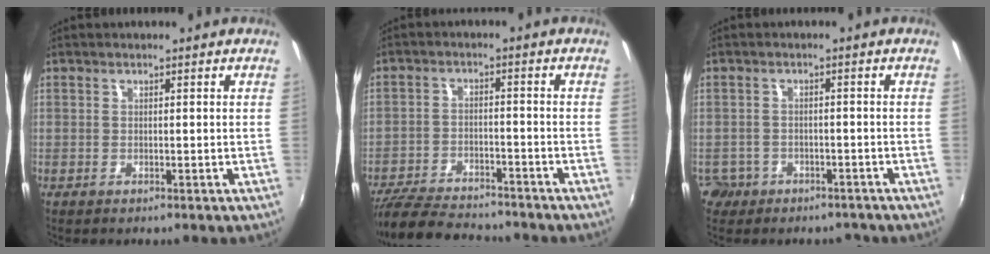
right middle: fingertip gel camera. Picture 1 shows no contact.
{"total": 14.4, "force": [-12.7, 3.6, 5.7], "torque": [-0.138, -0.015, -0.204]}
{"total": 6.2, "force": [-3.6, 4.8, 1.2], "torque": [-0.040, 0.010, -0.048]}